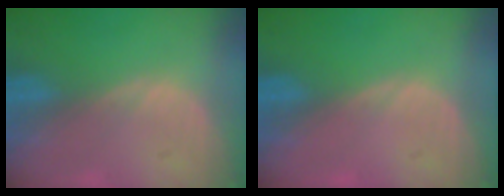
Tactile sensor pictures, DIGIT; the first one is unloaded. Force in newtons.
{"total": 0.0}